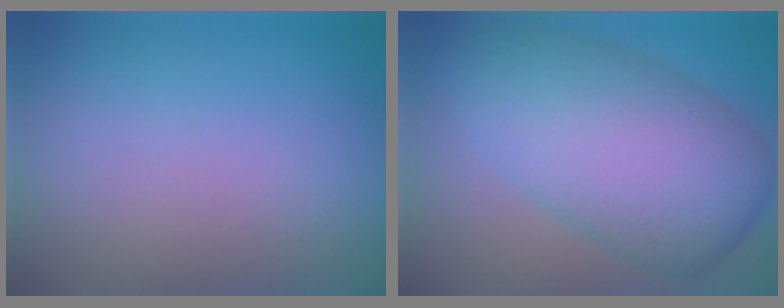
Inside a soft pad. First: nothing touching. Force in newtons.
{"total": 9.6, "press": 9.6, "slide": 0.2}